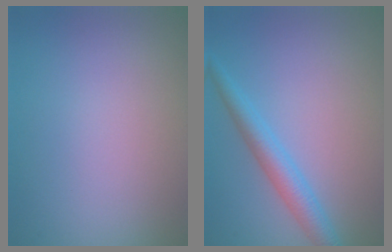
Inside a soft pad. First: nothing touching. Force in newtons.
{"total": 3.0, "press": 3.0, "slide": 0.2}